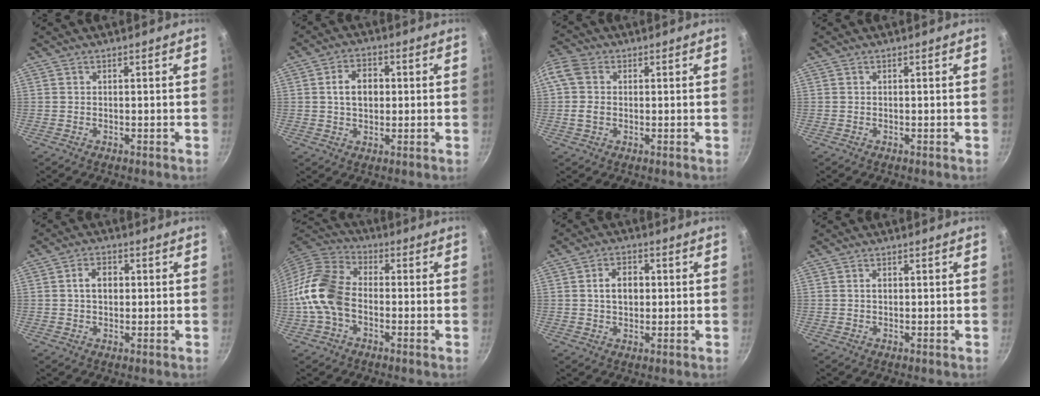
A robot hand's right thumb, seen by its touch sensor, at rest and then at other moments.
{"total": 6.5, "force": [0.6, 4.6, 4.5], "torque": [-0.055, 0.010, 0.006]}
{"total": 7.9, "force": [0.5, 6.3, 4.7], "torque": [-0.098, 0.012, -0.004]}
{"total": 0.0}
{"total": 4.6, "force": [0.5, 3.3, 3.1], "torque": [-0.036, 0.011, 0.003]}
{"total": 13.1, "force": [-2.5, 8.9, 9.2], "torque": [-0.161, 0.036, -0.068]}
{"total": 5.9, "force": [0.5, 4.2, 4.0], "torque": [-0.045, 0.009, 0.006]}
{"total": 1.1, "force": [0.1, 0.8, 0.8], "torque": [-0.011, 0.004, 0.003]}